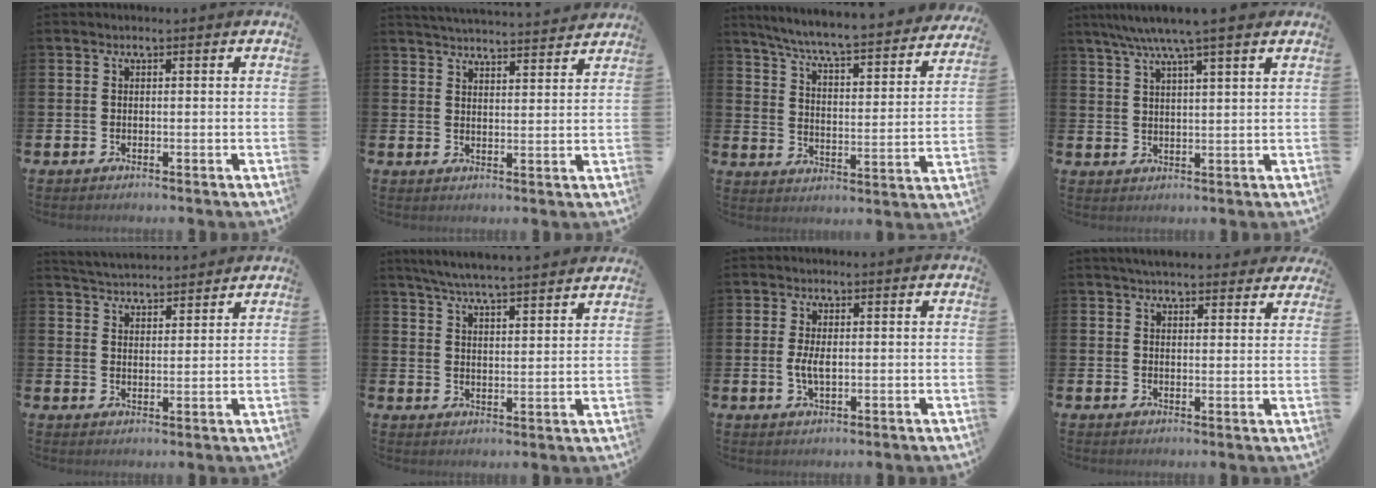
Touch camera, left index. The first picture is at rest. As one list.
[{"total": 4.5, "force": [4.4, 0.0, 0.1], "torque": [-0.009, -0.035, 0.078]}, {"total": 6.8, "force": [6.3, 0.1, 2.5], "torque": [-0.078, -0.055, 0.103]}, {"total": 6.0, "force": [5.1, -0.1, 3.2], "torque": [-0.078, -0.012, 0.091]}, {"total": 4.3, "force": [4.3, 0.4, -0.3], "torque": [-0.005, -0.028, 0.076]}, {"total": 6.3, "force": [6.1, -0.2, 1.4], "torque": [-0.047, -0.036, 0.109]}, {"total": 2.9, "force": [0.0, 1.3, 2.6], "torque": [-0.043, 0.001, -0.003]}, {"total": 4.6, "force": [4.4, 0.9, 1.0], "torque": [-0.023, -0.016, 0.080]}]